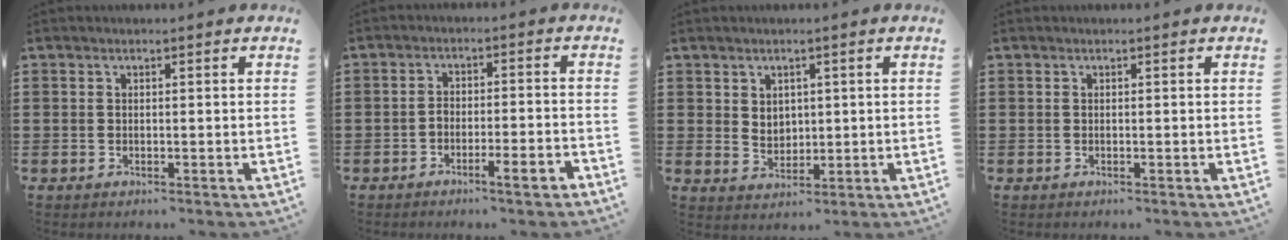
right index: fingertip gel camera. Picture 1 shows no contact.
{"total": 4.1, "force": [-2.8, 0.7, 2.8], "torque": [-0.048, 0.004, -0.053]}
{"total": 2.9, "force": [1.2, 2.5, 0.9], "torque": [-0.019, 0.006, 0.019]}
{"total": 0.0}